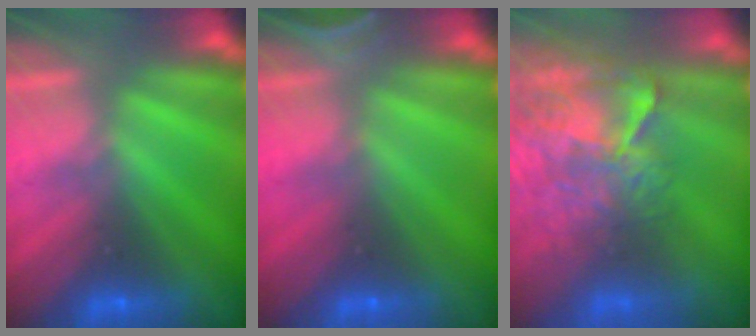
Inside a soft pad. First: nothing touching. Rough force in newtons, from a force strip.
{"total": 2.5}
{"total": 7.9}